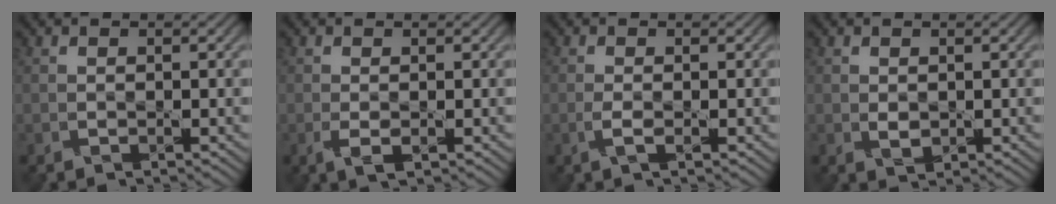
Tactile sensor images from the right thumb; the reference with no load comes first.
{"total": 2.3, "force": [-0.7, 1.1, 2.0], "torque": [-0.047, -0.006, -0.011]}
{"total": 1.6, "force": [-0.6, 0.4, 1.5], "torque": [-0.039, 0.000, -0.015]}
{"total": 1.4, "force": [0.2, 0.9, 1.0], "torque": [-0.022, -0.001, 0.007]}